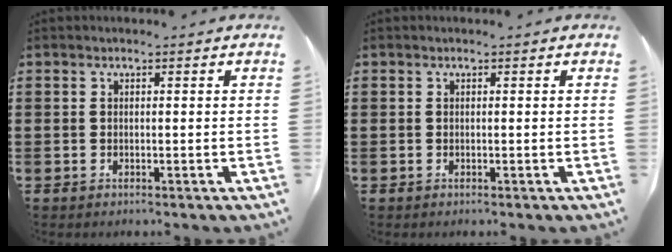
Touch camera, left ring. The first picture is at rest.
{"total": 0.0}